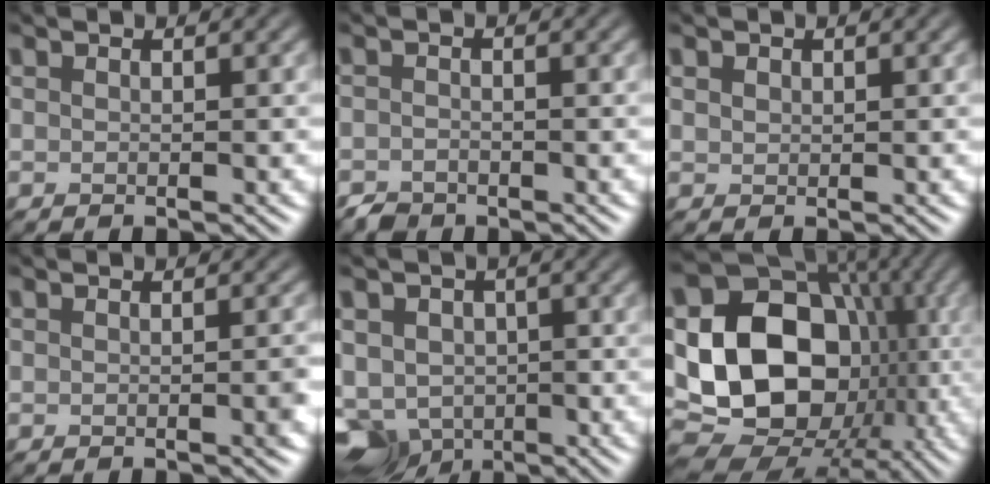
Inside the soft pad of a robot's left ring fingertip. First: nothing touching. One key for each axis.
{"total": 1.5, "fx": -1.4, "fy": 0.3, "fz": -0.2, "tx": 0.008, "ty": -0.005, "tz": -0.032}
{"total": 0.6, "fx": 0.0, "fy": 0.6, "fz": 0.2, "tx": -0.011, "ty": -0.007, "tz": 0.004}
{"total": 1.1, "fx": -0.4, "fy": 0.3, "fz": 0.9, "tx": -0.014, "ty": -0.006, "tz": -0.009}
{"total": 7.1, "fx": -3.5, "fy": 5.4, "fz": 3.1, "tx": -0.033, "ty": -0.008, "tz": -0.063}
{"total": 18.1, "fx": -2.7, "fy": 14.3, "fz": 10.9, "tx": -0.159, "ty": -0.006, "tz": -0.061}